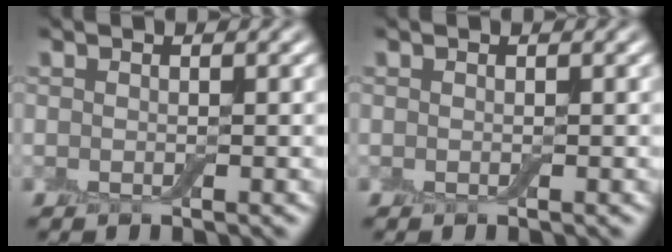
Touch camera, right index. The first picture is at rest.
{"total": 0.0}